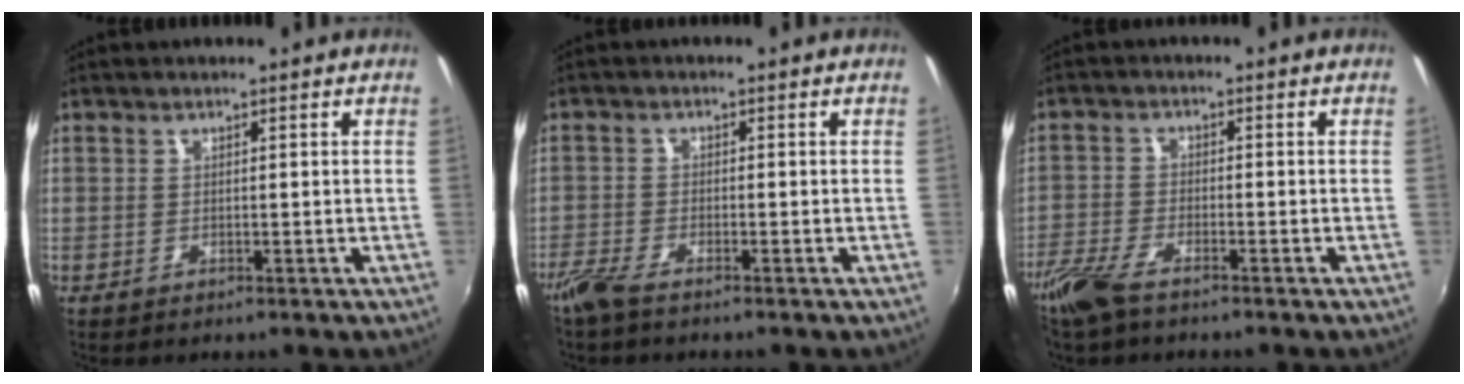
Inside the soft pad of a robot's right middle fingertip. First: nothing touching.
{"total": 3.7, "force": [-3.2, 0.5, 1.9], "torque": [-0.055, -0.010, -0.067]}
{"total": 6.1, "force": [-4.8, 1.6, 3.5], "torque": [-0.093, -0.012, -0.100]}